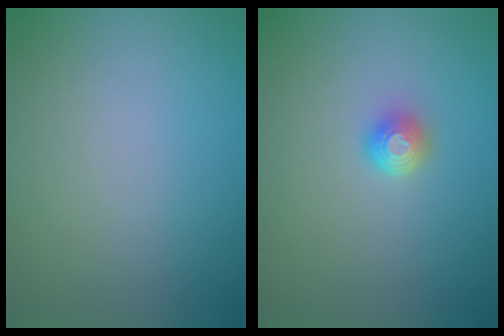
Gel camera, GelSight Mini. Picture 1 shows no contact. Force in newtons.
{"total": 1.6, "press": 1.3, "slide": 0.9}